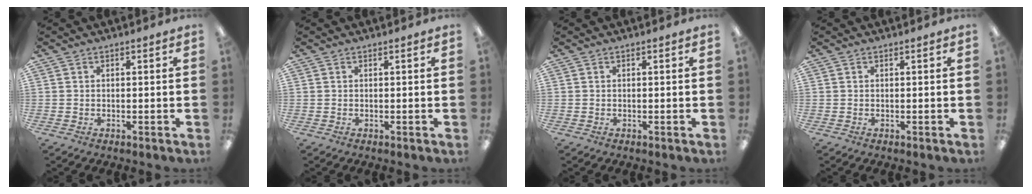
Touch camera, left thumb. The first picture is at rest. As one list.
[{"total": 0.0}, {"total": 0.0}, {"total": 0.0}]